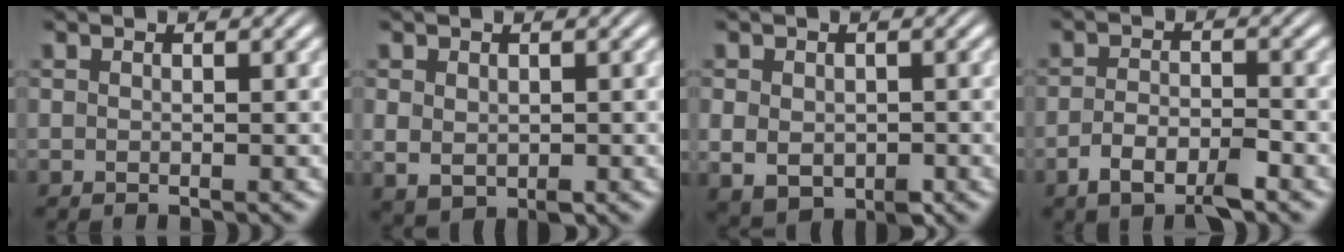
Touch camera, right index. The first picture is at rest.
{"total": 2.6, "force": [-0.1, 1.9, 1.7], "torque": [-0.039, -0.018, 0.013]}
{"total": 5.0, "force": [-1.4, 3.8, 2.9], "torque": [-0.067, -0.032, -0.004]}
{"total": 3.2, "force": [-2.3, 1.0, 2.0], "torque": [-0.031, -0.005, -0.041]}